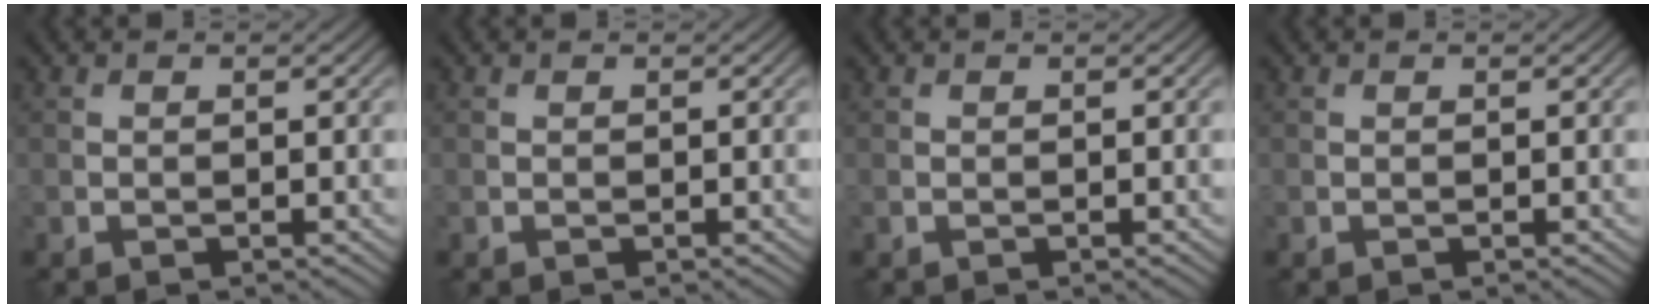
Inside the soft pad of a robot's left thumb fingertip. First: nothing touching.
{"total": 0.0}
{"total": 0.0}
{"total": 0.0}